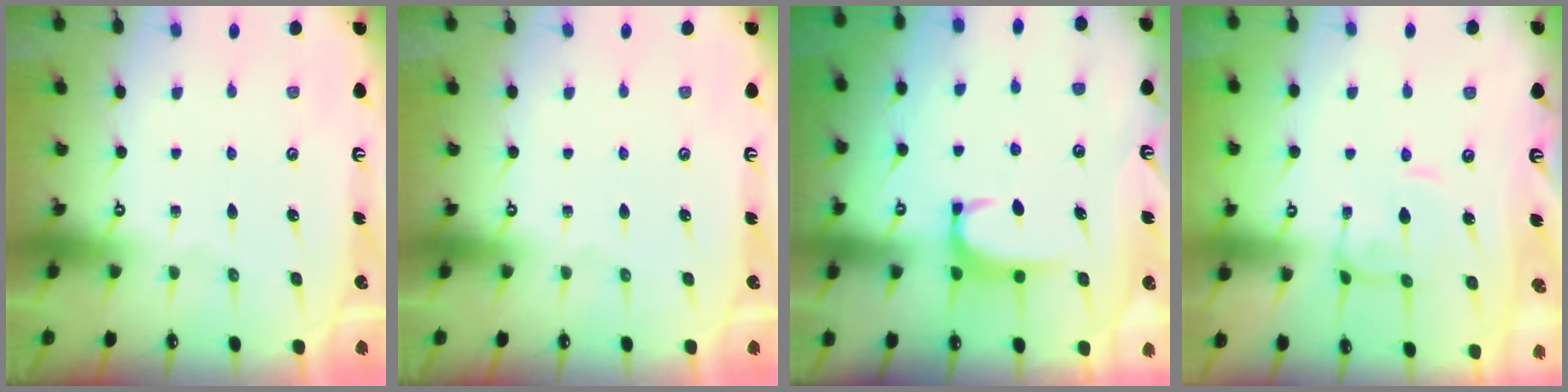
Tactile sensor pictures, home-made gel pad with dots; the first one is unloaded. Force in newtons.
{"total": 0.0}
{"total": 1.6, "press": 1.6, "slide": 0.5}
{"total": 0.7, "press": 0.5, "slide": 0.4}